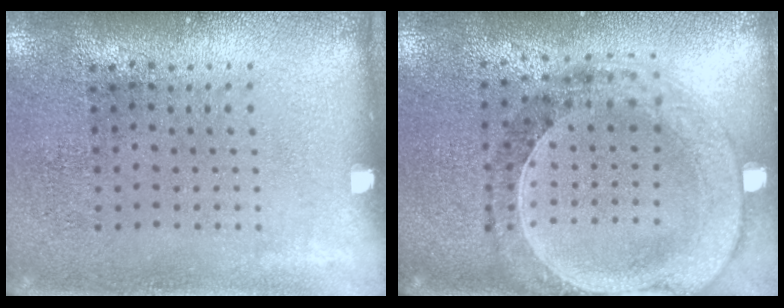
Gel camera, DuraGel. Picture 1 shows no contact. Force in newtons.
{"total": 1.5, "press": 1.4, "slide": 0.3}